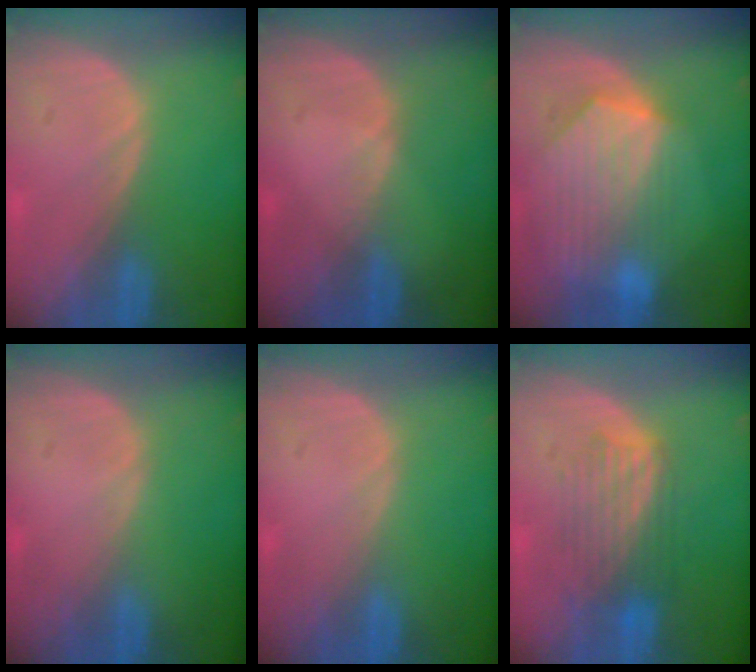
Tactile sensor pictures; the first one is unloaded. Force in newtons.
{"total": 0.7, "press": 0.5, "slide": 0.5}
{"total": 9.8, "press": 8.6, "slide": 4.7}
{"total": 0.0}
{"total": 0.0}
{"total": 5.9, "press": 5.9, "slide": 0.4}